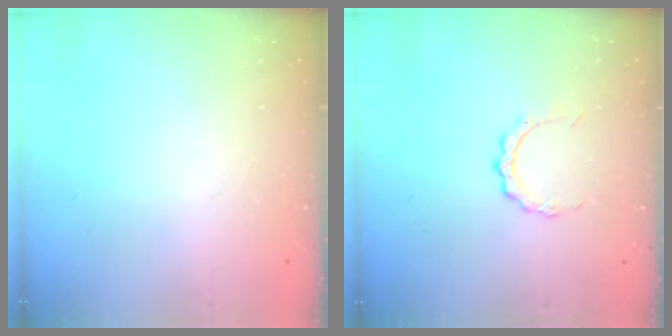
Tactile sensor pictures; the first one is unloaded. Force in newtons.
{"total": 3.6, "press": 3.6, "slide": 0.4}